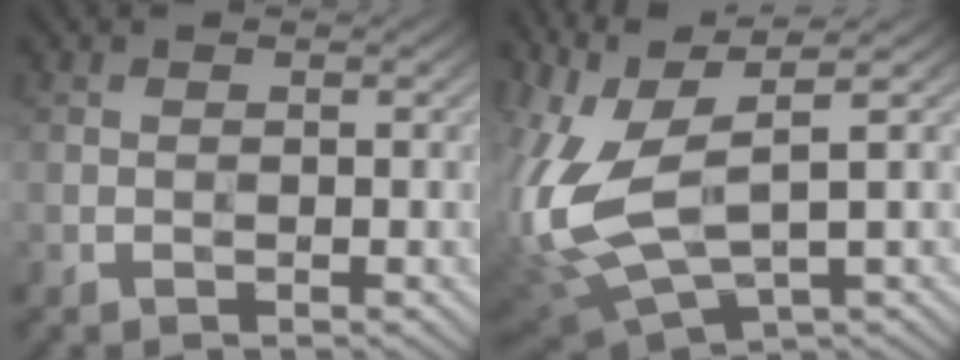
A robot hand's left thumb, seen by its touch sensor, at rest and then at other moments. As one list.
[{"total": 14.6, "force": [0.6, 5.8, 13.4], "torque": [-0.335, -0.008, 0.034]}]